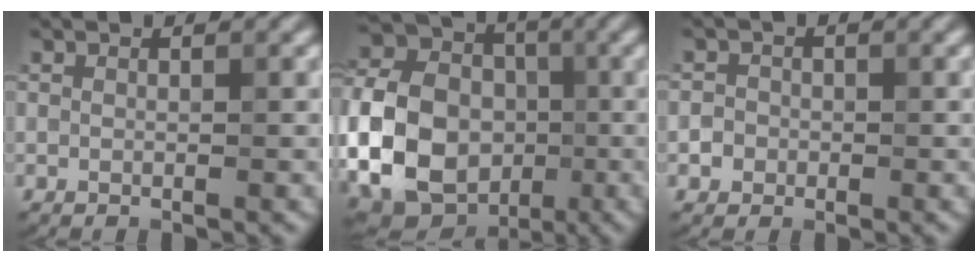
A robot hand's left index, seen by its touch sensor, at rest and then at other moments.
{"total": 18.2, "force": [-2.9, 15.6, 9.0], "torque": [-0.204, 0.006, -0.084]}
{"total": 2.1, "force": [-0.5, 2.0, 0.5], "torque": [0.016, 0.016, -0.025]}